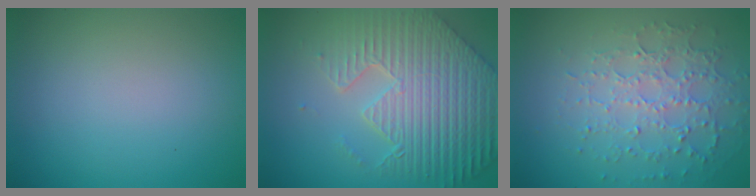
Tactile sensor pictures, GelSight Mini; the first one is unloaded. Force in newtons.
{"total": 9.0, "press": 6.5, "slide": 6.3}
{"total": 4.8, "press": 3.5, "slide": 3.4}